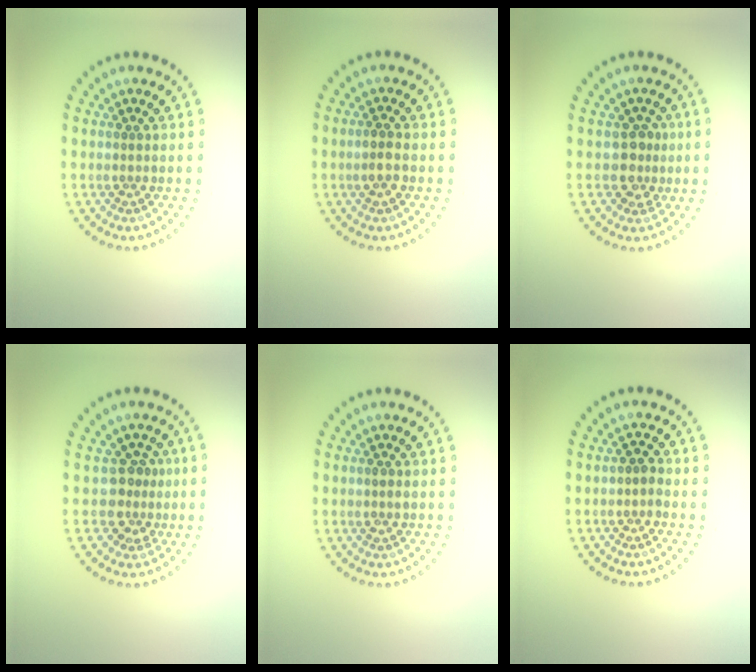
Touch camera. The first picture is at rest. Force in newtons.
{"total": 1.6, "press": 1.6, "slide": 0.4}
{"total": 2.4, "press": 2.1, "slide": 1.2}
{"total": 2.6, "press": 2.0, "slide": 1.7}
{"total": 0.7, "press": 0.7, "slide": 0.3}
{"total": 1.1, "press": 1.0, "slide": 0.5}